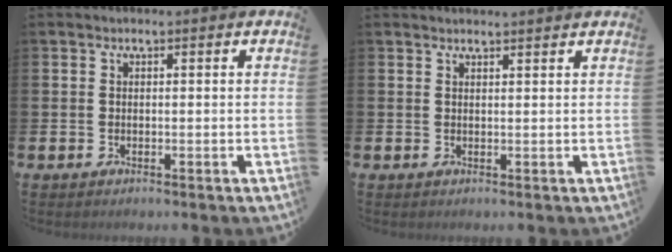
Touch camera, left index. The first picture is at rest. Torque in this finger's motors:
{"motor_torque": [1.01, -1.13, 0.27, 0.05]}